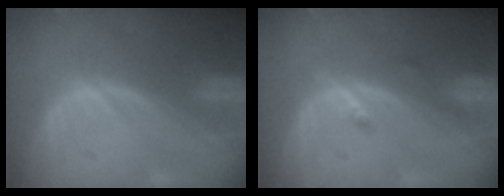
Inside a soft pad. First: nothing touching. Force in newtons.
{"total": 2.2, "press": 1.8, "slide": 1.3}